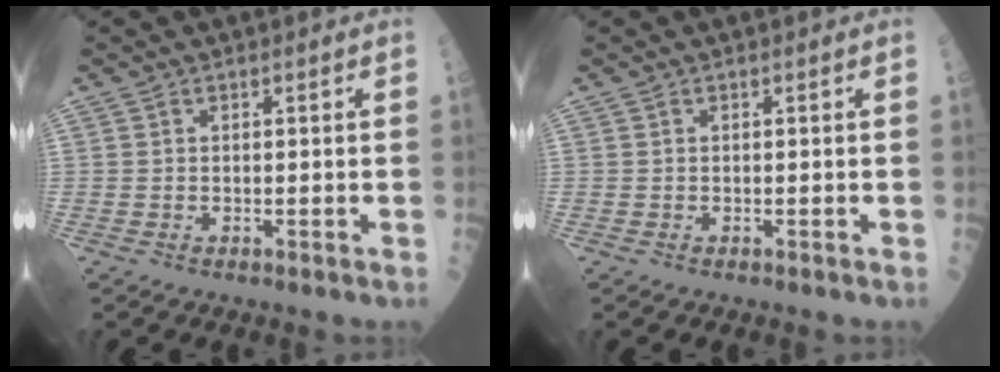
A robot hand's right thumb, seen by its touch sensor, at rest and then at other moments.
{"total": 0.0}